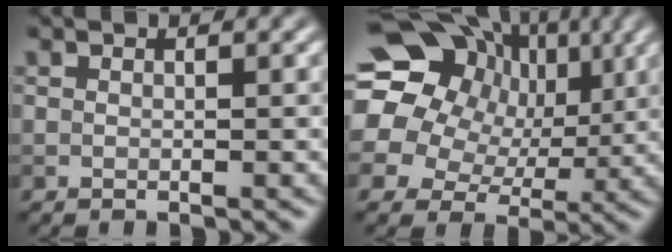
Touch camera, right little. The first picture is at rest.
{"total": 19.2, "force": [5.5, 16.0, 9.0], "torque": [-0.191, 0.034, 0.069]}